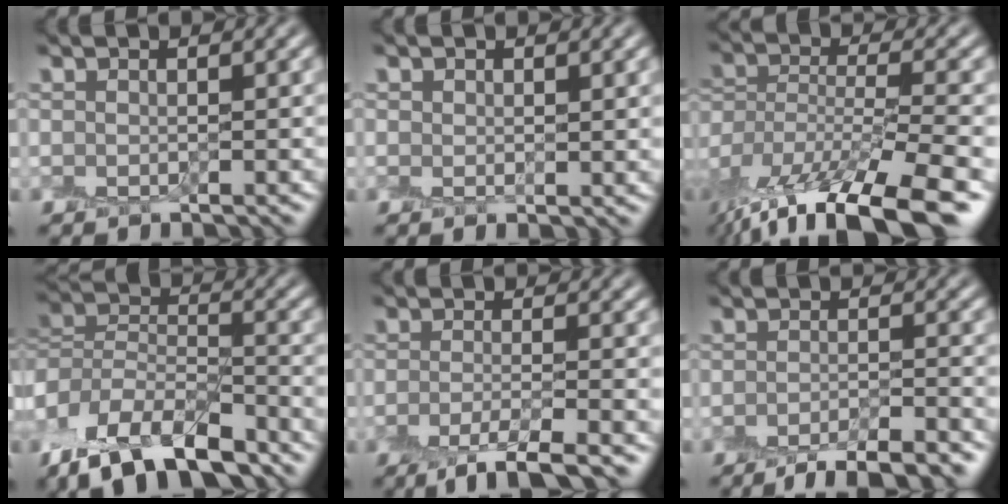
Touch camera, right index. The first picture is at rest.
{"total": 0.8, "force": [0.5, 0.6, 0.2], "torque": [-0.002, 0.000, 0.012]}
{"total": 15.7, "force": [-12.0, 4.7, 9.0], "torque": [-0.184, -0.034, -0.186]}
{"total": 11.5, "force": [-7.3, 5.8, 6.7], "torque": [-0.138, -0.008, -0.132]}
{"total": 4.3, "force": [-2.7, 1.0, 3.2], "torque": [-0.052, -0.009, -0.057]}
{"total": 5.4, "force": [-4.1, 1.3, 3.3], "torque": [-0.041, -0.002, -0.067]}